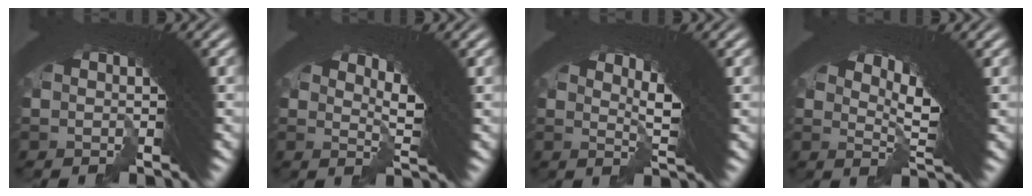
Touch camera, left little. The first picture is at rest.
{"total": 2.9, "force": [1.4, 0.8, 2.4], "torque": [-0.052, -0.012, 0.028]}
{"total": 3.7, "force": [1.5, 1.3, 3.1], "torque": [-0.058, -0.010, 0.027]}
{"total": 4.8, "force": [2.0, 1.5, 4.1], "torque": [-0.073, -0.007, 0.035]}